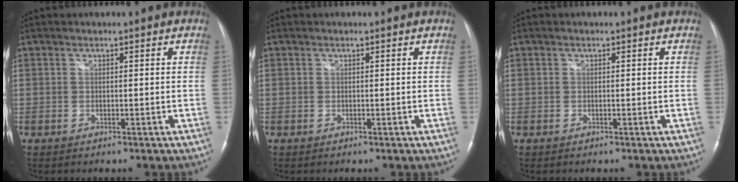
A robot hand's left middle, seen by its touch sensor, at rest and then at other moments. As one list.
[{"total": 0.0}, {"total": 0.0}]